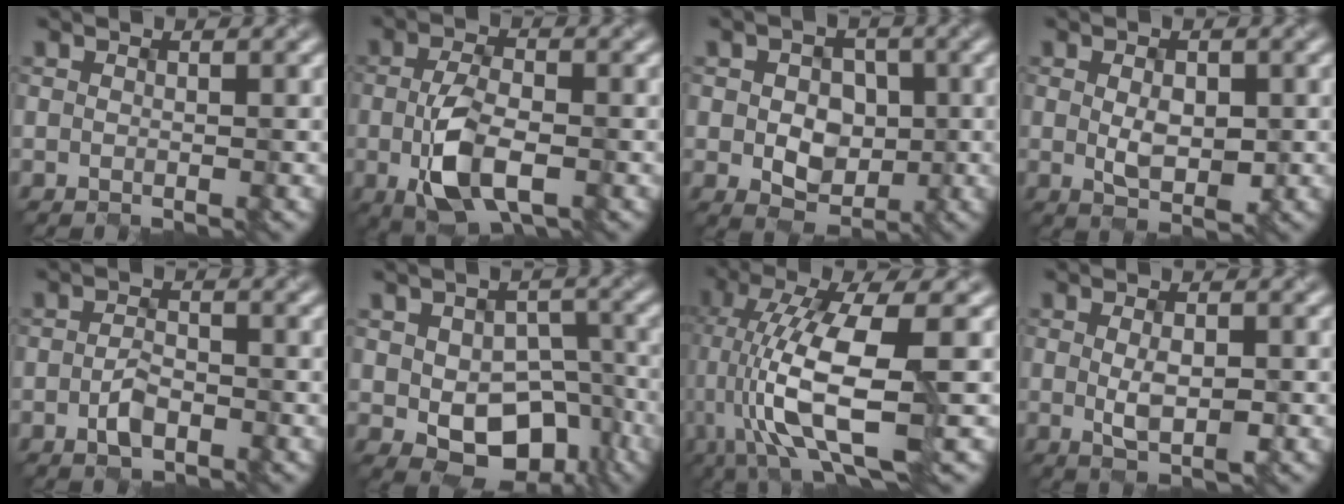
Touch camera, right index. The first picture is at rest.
{"total": 5.9, "force": [-1.9, 2.9, 4.7], "torque": [-0.105, -0.012, -0.027]}
{"total": 4.7, "force": [-0.5, 3.6, 3.0], "torque": [-0.050, -0.003, 0.000]}
{"total": 2.9, "force": [-0.4, 1.6, 2.4], "torque": [-0.050, -0.003, 0.003]}
{"total": 2.5, "force": [-1.4, 1.3, 1.6], "torque": [-0.035, -0.002, -0.019]}
{"total": 9.1, "force": [-2.6, 6.1, 6.3], "torque": [-0.087, -0.019, -0.016]}
{"total": 10.4, "force": [-2.6, 3.2, 9.6], "torque": [-0.199, -0.006, -0.043]}
{"total": 2.6, "force": [-0.7, 0.9, 2.3], "torque": [-0.051, -0.005, -0.002]}